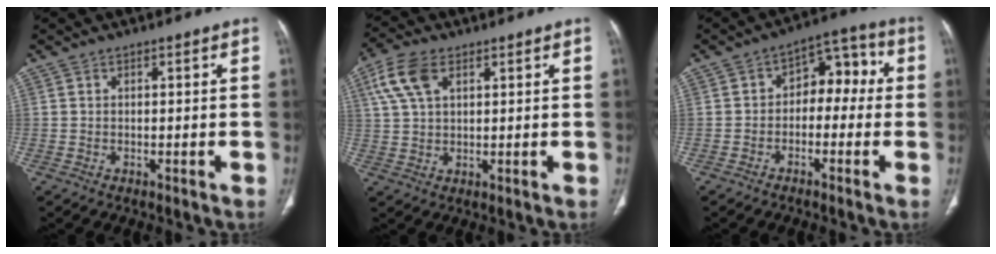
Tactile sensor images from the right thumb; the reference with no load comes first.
{"total": 7.9, "force": [3.4, 4.4, 5.6], "torque": [-0.122, 0.007, 0.069]}
{"total": 8.6, "force": [-0.5, 5.8, 6.3], "torque": [-0.046, 0.047, -0.022]}